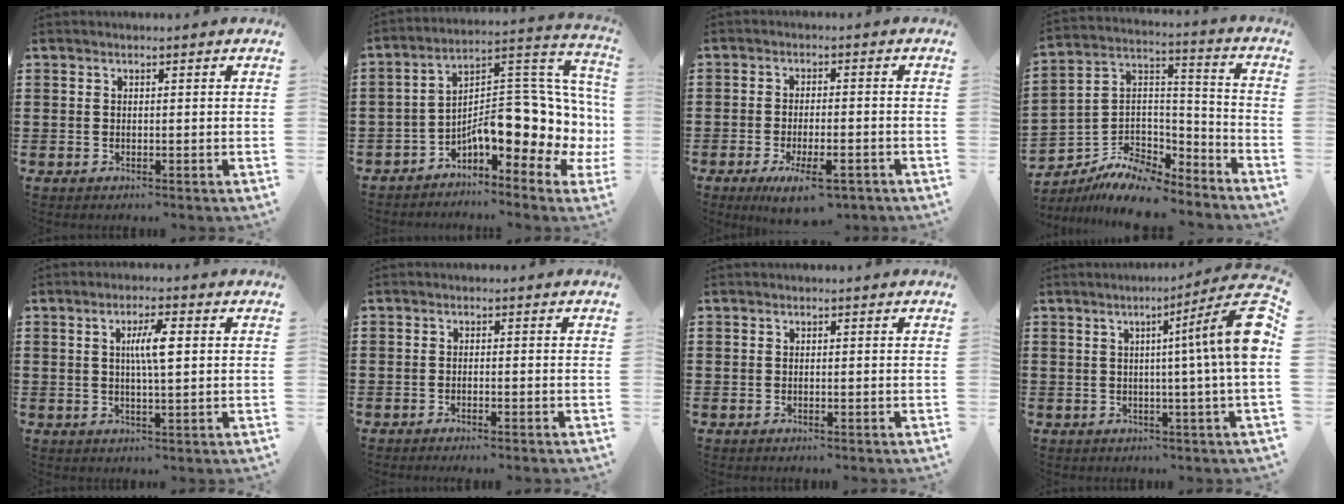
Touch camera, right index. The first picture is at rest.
{"total": 11.1, "force": [-2.9, 4.6, 9.6], "torque": [-0.116, -0.041, -0.062]}
{"total": 6.0, "force": [-3.7, 1.6, 4.4], "torque": [-0.081, -0.006, -0.065]}
{"total": 9.4, "force": [-8.3, 3.4, 2.6], "torque": [-0.059, 0.018, -0.164]}
{"total": 5.0, "force": [0.9, 0.9, 4.9], "torque": [-0.095, 0.007, 0.011]}
{"total": 1.0, "force": [-0.9, -0.1, 0.4], "torque": [-0.008, -0.002, -0.017]}
{"total": 0.5, "force": [-0.3, 0.4, 0.0], "torque": [-0.001, 0.004, -0.008]}
{"total": 10.5, "force": [2.3, -0.5, 10.2], "torque": [-0.148, -0.029, 0.028]}